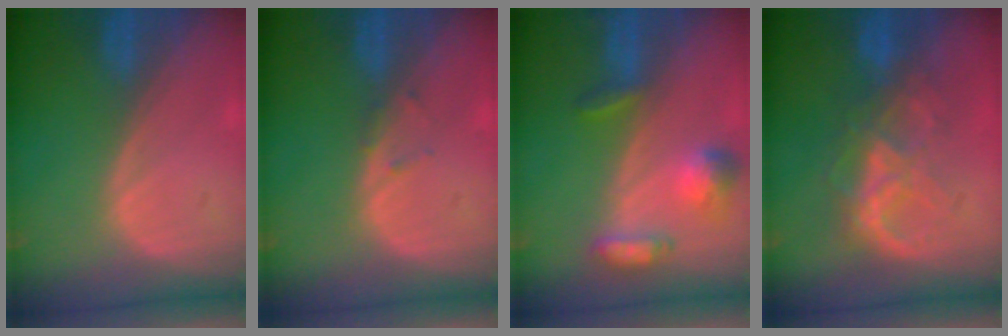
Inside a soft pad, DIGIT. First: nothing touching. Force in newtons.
{"total": 0.8, "press": 0.8, "slide": 0.2}
{"total": 6.2, "press": 6.1, "slide": 0.8}
{"total": 6.4, "press": 6.3, "slide": 0.7}